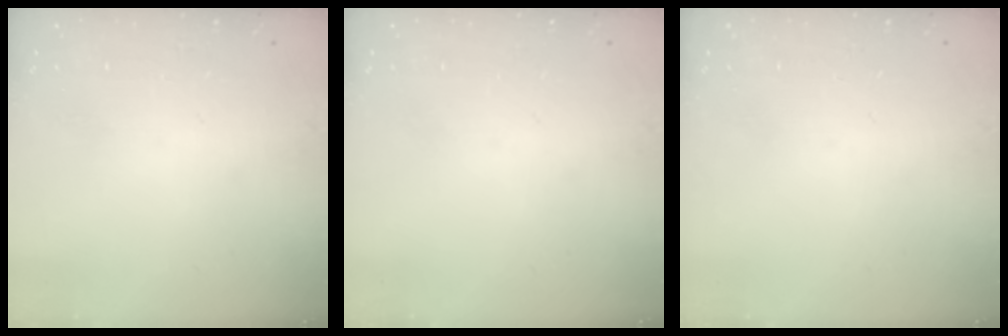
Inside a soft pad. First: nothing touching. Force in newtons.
{"total": 0.0}
{"total": 0.0}